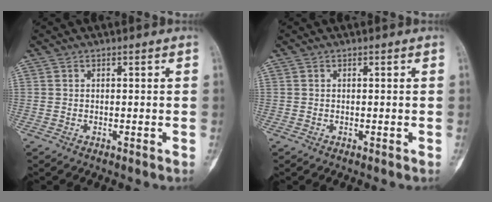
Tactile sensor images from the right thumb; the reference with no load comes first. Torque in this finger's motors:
{"motor_torque": [0.03, -0.02, 0.11, 0.00, 0.02]}